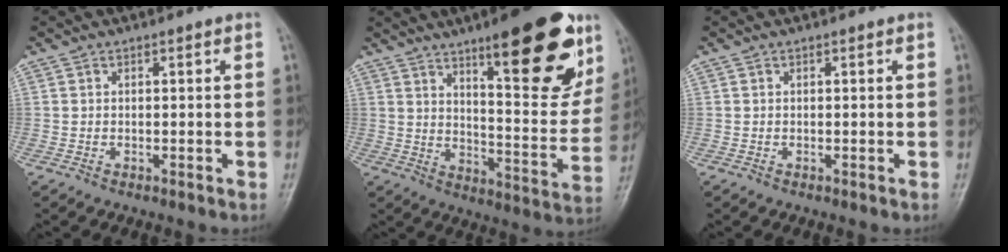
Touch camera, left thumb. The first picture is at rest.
{"total": 22.4, "force": [12.9, 6.4, 17.2], "torque": [-0.192, -0.060, 0.188]}
{"total": 0.0}